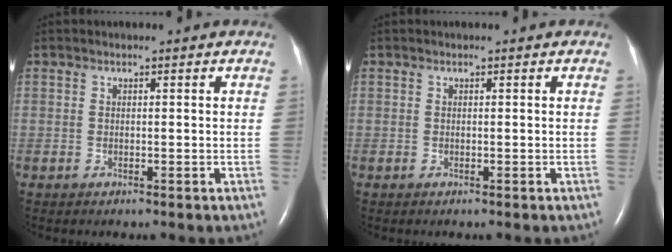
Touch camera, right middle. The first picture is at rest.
{"total": 0.0}